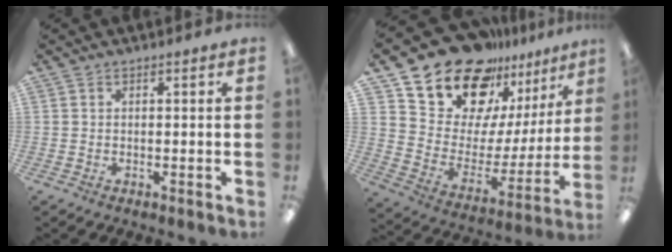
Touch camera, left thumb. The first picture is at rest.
{"total": 20.0, "force": [16.5, 9.5, 6.0], "torque": [-0.117, -0.123, 0.297]}